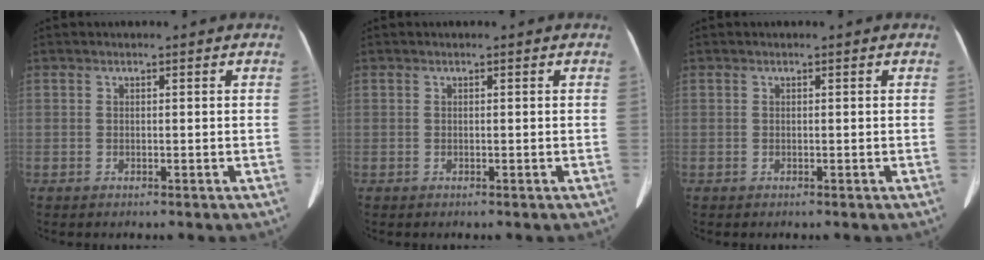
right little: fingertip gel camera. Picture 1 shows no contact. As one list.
[{"total": 0.0}, {"total": 0.0}]